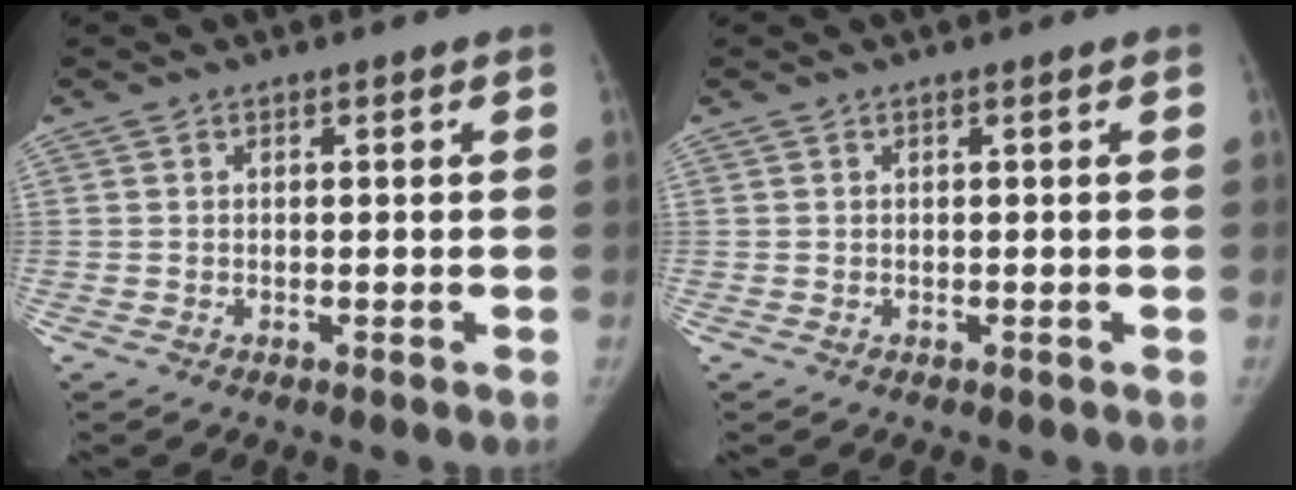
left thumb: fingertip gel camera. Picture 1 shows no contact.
{"total": 0.0}